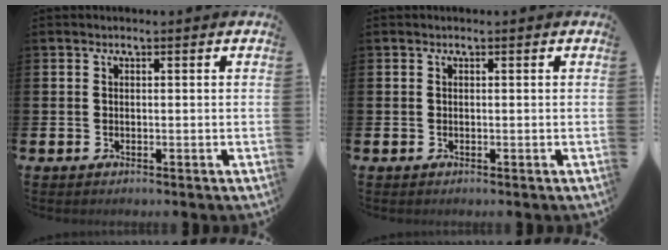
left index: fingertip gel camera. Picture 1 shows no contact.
{"total": 0.0}